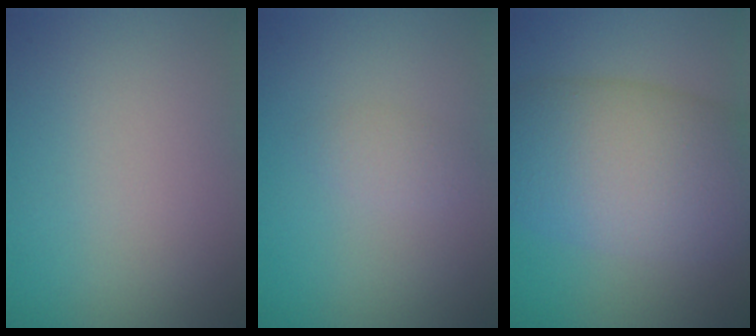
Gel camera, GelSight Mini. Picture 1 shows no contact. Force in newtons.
{"total": 1.1, "press": 1.1, "slide": 0.1}
{"total": 10.7, "press": 10.6, "slide": 0.6}